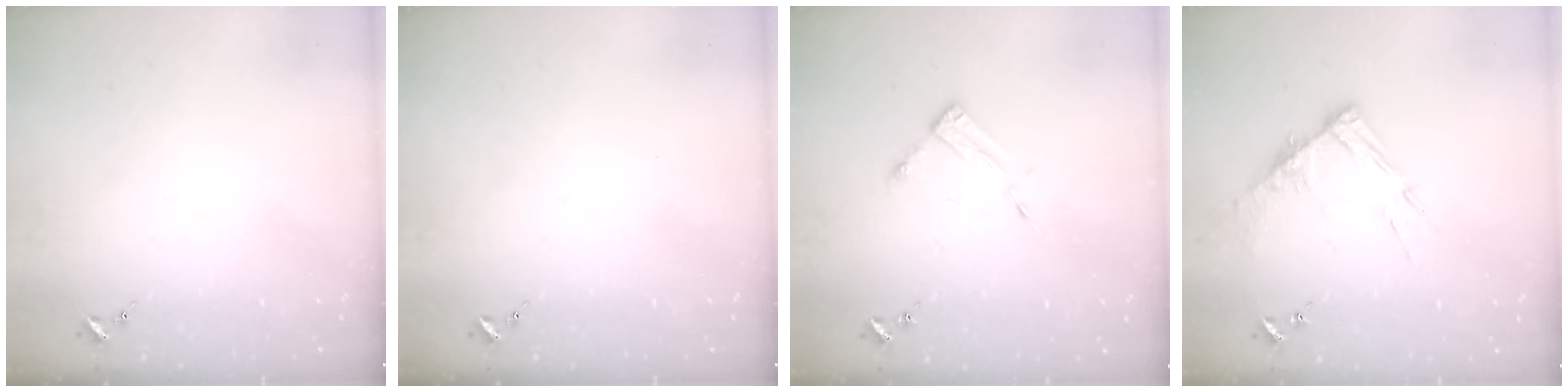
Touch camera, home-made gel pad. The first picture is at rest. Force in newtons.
{"total": 0.0}
{"total": 3.5, "press": 3.4, "slide": 0.3}
{"total": 10.1, "press": 10.0, "slide": 1.1}